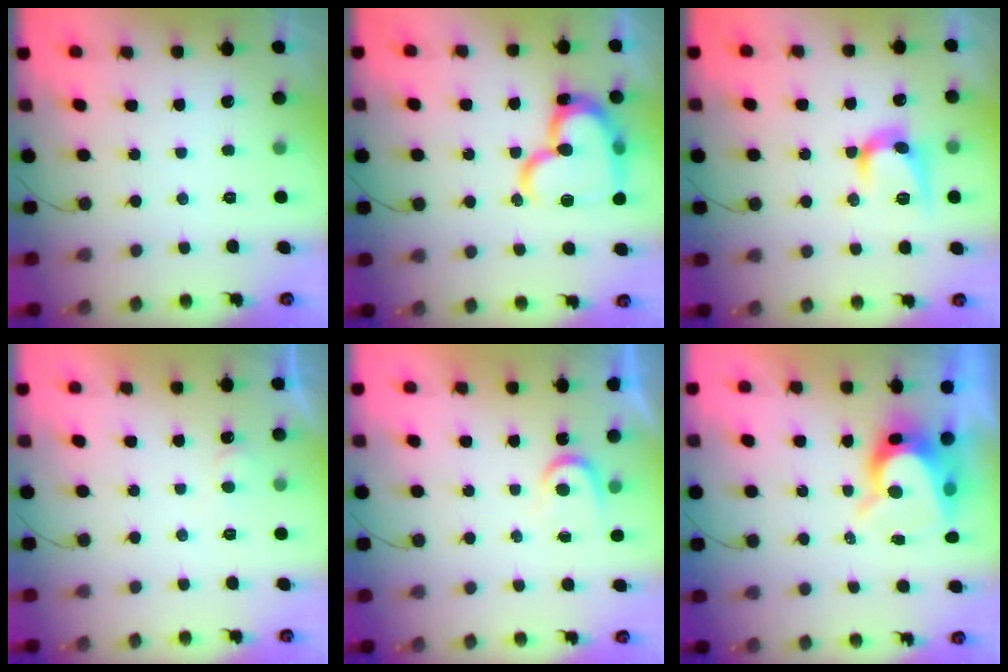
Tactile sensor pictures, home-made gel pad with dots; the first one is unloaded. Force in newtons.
{"total": 21.9, "press": 21.8, "slide": 2.1}
{"total": 11.1, "press": 11.1, "slide": 0.6}
{"total": 3.8, "press": 3.8, "slide": 0.4}
{"total": 4.2, "press": 4.2, "slide": 0.3}
{"total": 9.9, "press": 9.9, "slide": 0.8}